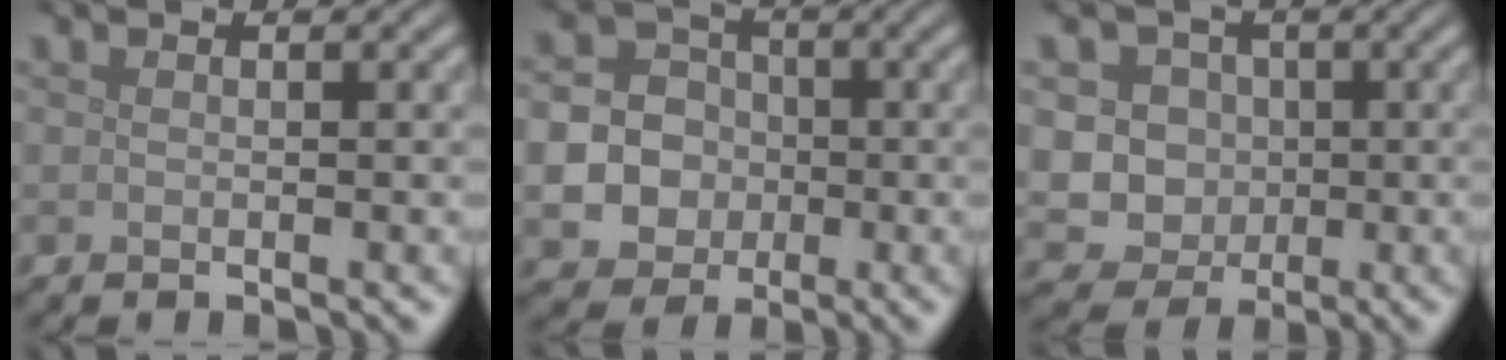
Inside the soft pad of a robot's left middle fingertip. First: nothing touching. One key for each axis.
{"total": 10.1, "fx": -2.2, "fy": 9.4, "fz": 2.9, "tx": -0.075, "ty": -0.016, "tz": -0.055}
{"total": 7.0, "fx": 0.6, "fy": 6.5, "fz": 2.5, "tx": -0.030, "ty": 0.025, "tz": -0.009}